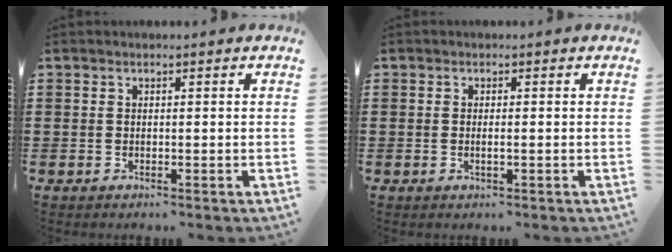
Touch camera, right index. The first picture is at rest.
{"total": 1.0, "force": [-0.2, 0.1, 0.9], "torque": [-0.017, -0.005, -0.002]}